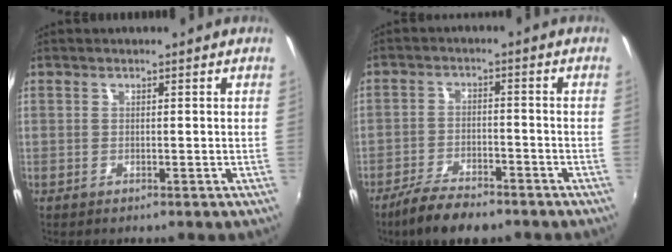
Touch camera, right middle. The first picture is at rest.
{"total": 8.7, "force": [-6.9, 2.6, 4.7], "torque": [-0.113, -0.016, -0.122]}